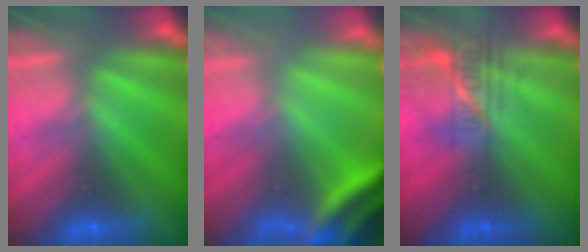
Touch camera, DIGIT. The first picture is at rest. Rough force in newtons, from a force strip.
{"total": 4.1}
{"total": 2.3}